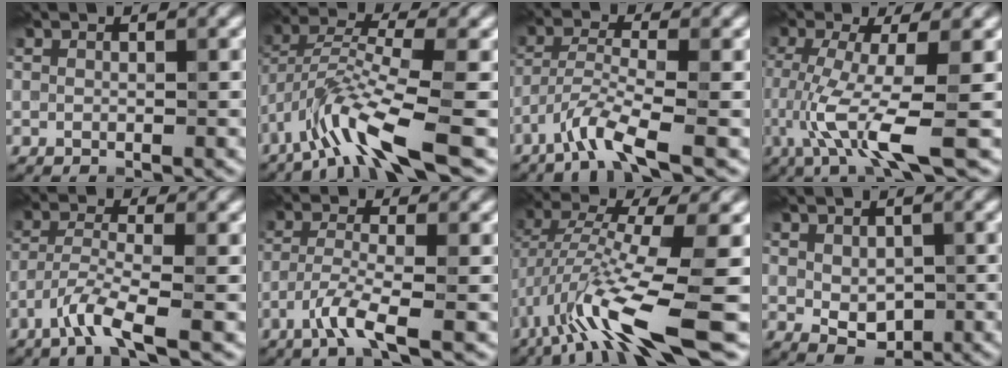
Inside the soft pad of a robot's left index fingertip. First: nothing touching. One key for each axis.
{"total": 7.8, "fx": -4.6, "fy": 1.5, "fz": 6.1, "tx": -0.121, "ty": 0.004, "tz": -0.094}
{"total": 4.1, "fx": -2.9, "fy": 0.3, "fz": 2.9, "tx": -0.059, "ty": -0.001, "tz": -0.071}
{"total": 6.4, "fx": -2.0, "fy": 1.0, "fz": 6.0, "tx": -0.129, "ty": -0.010, "tz": -0.039}
{"total": 3.7, "fx": -2.5, "fy": 0.3, "fz": 2.7, "tx": -0.058, "ty": 0.000, "tz": -0.063}
{"total": 3.3, "fx": -2.0, "fy": 0.3, "fz": 2.6, "tx": -0.056, "ty": 0.000, "tz": -0.053}
{"total": 10.4, "fx": -4.6, "fy": 1.9, "fz": 9.2, "tx": -0.183, "ty": 0.002, "tz": -0.083}
{"total": 3.0, "fx": 0.1, "fy": 2.0, "fz": 2.3, "tx": -0.036, "ty": -0.007, "tz": 0.010}